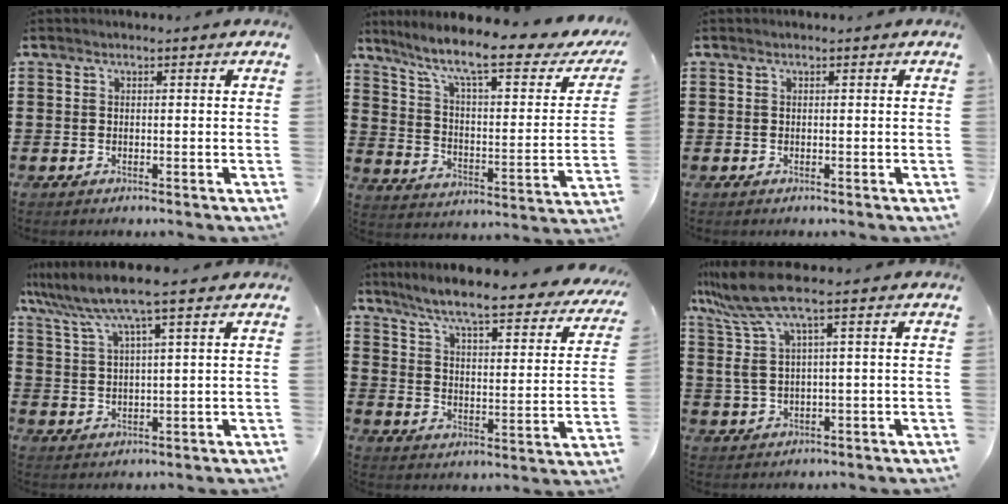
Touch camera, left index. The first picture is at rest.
{"total": 10.9, "force": [8.1, 1.0, 7.2], "torque": [-0.152, -0.059, 0.127]}
{"total": 0.0}
{"total": 6.2, "force": [4.5, 0.0, 4.3], "torque": [-0.098, -0.016, 0.074]}
{"total": 7.1, "force": [6.1, -0.6, 3.6], "torque": [-0.095, -0.047, 0.095]}
{"total": 8.4, "force": [3.8, 1.0, 7.4], "torque": [-0.182, -0.024, 0.059]}